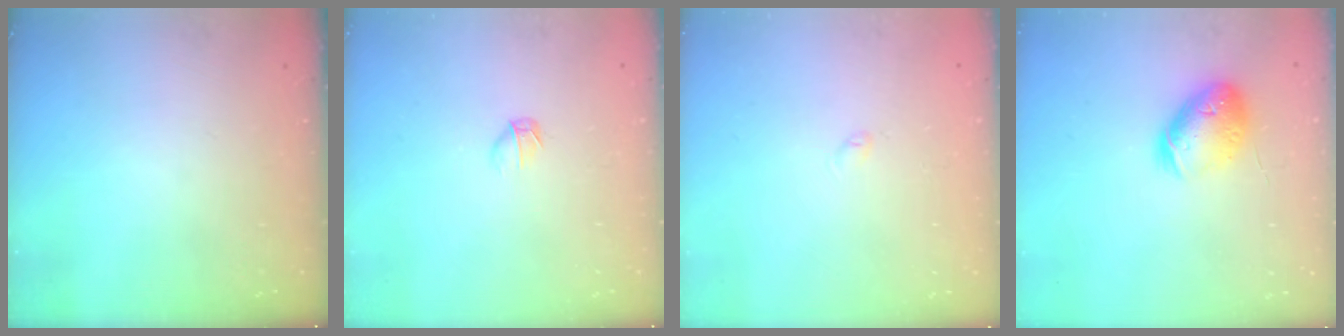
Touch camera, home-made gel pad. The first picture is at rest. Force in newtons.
{"total": 3.4, "press": 3.3, "slide": 1.0}
{"total": 2.6, "press": 2.6, "slide": 0.4}
{"total": 13.9, "press": 13.8, "slide": 2.2}